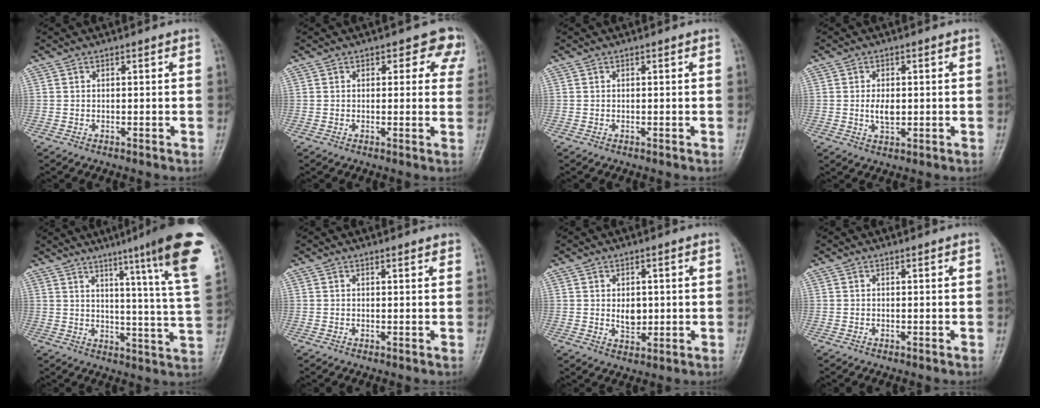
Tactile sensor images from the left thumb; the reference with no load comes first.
{"total": 6.1, "force": [3.1, 3.8, 3.6], "torque": [0.008, -0.005, 0.026]}
{"total": 0.0}
{"total": 3.7, "force": [0.0, 2.2, 3.0], "torque": [-0.051, -0.004, 0.001]}
{"total": 18.9, "force": [11.4, 0.4, 15.1], "torque": [-0.184, -0.060, 0.135]}
{"total": 0.9, "force": [0.7, 0.2, 0.6], "torque": [-0.007, -0.003, 0.008]}
{"total": 4.3, "force": [0.3, 3.0, 3.1], "torque": [-0.033, -0.006, 0.011]}
{"total": 0.0}